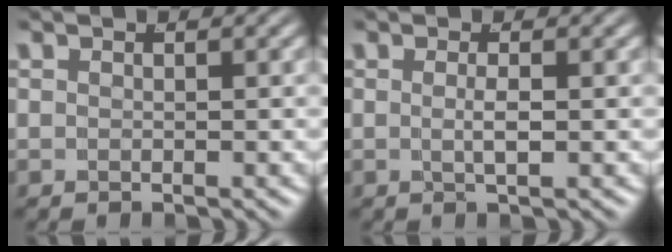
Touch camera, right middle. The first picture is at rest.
{"total": 1.3, "force": [-0.2, -0.4, 1.2], "torque": [-0.024, -0.008, 0.000]}